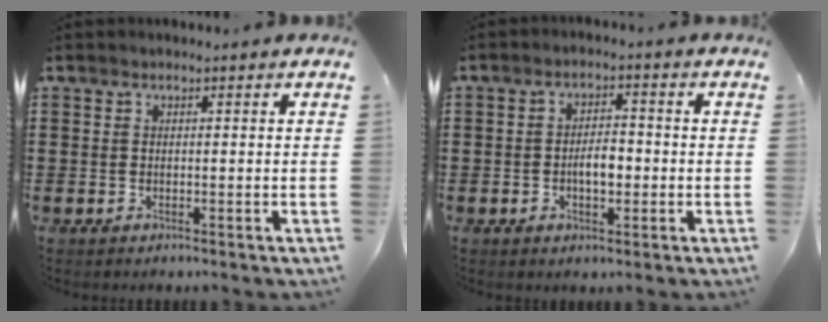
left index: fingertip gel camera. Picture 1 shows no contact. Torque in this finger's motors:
{"motor_torque": [0.81, 0.31, 0.28, 0.09]}